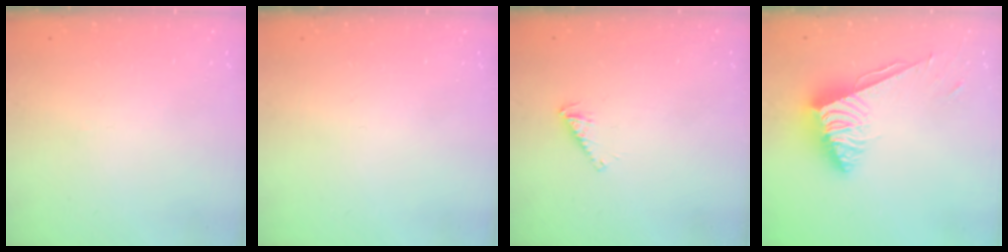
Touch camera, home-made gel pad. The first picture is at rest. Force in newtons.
{"total": 0.0}
{"total": 2.9, "press": 2.9, "slide": 0.1}
{"total": 8.2, "press": 8.2, "slide": 0.6}